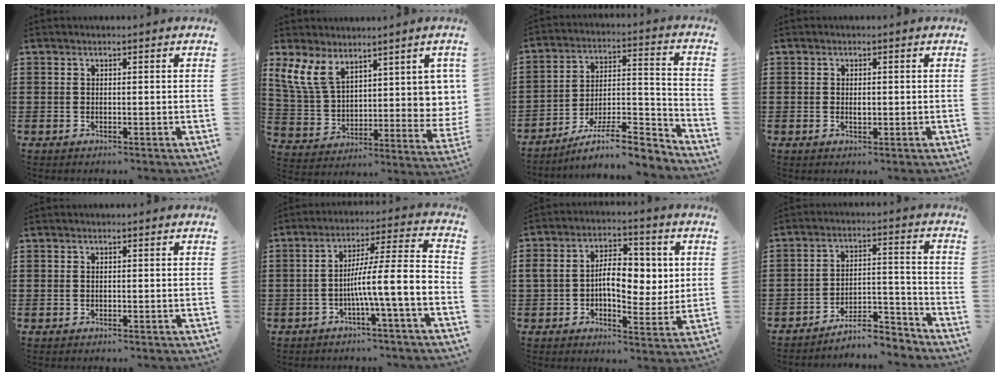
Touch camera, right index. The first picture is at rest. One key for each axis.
{"total": 10.4, "fx": 7.0, "fy": 5.3, "fz": 5.7, "tx": -0.144, "ty": -0.025, "tz": 0.137}
{"total": 8.5, "fx": -7.0, "fy": 1.6, "fz": 4.7, "tx": -0.065, "ty": 0.011, "tz": -0.129}
{"total": 1.1, "fx": 0.0, "fy": 0.5, "fz": 1.0, "tx": -0.019, "ty": 0.002, "tz": -0.002}
{"total": 0.0}
{"total": 9.2, "fx": -3.1, "fy": 0.6, "fz": 8.7, "tx": -0.153, "ty": -0.017, "tz": -0.061}
{"total": 8.2, "fx": 0.8, "fy": 4.9, "fz": 6.5, "tx": -0.106, "ty": 0.007, "tz": 0.008}
{"total": 6.9, "fx": -6.5, "fy": 1.1, "fz": 2.1, "tx": -0.028, "ty": 0.017, "tz": -0.123}